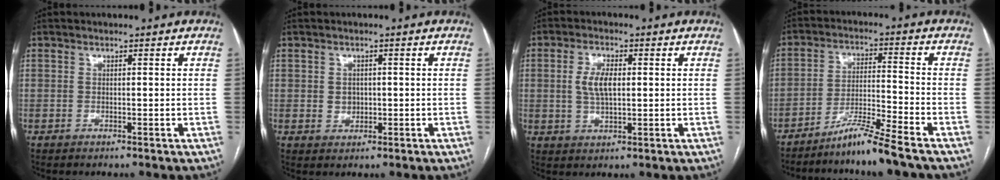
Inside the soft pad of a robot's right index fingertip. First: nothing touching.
{"total": 2.0, "force": [0.0, 1.8, 0.8], "torque": [-0.012, 0.002, 0.006]}
{"total": 5.2, "force": [0.6, 2.2, 4.7], "torque": [-0.098, 0.007, 0.014]}
{"total": 7.3, "force": [-6.1, -1.3, 3.8], "torque": [-0.075, -0.016, -0.112]}